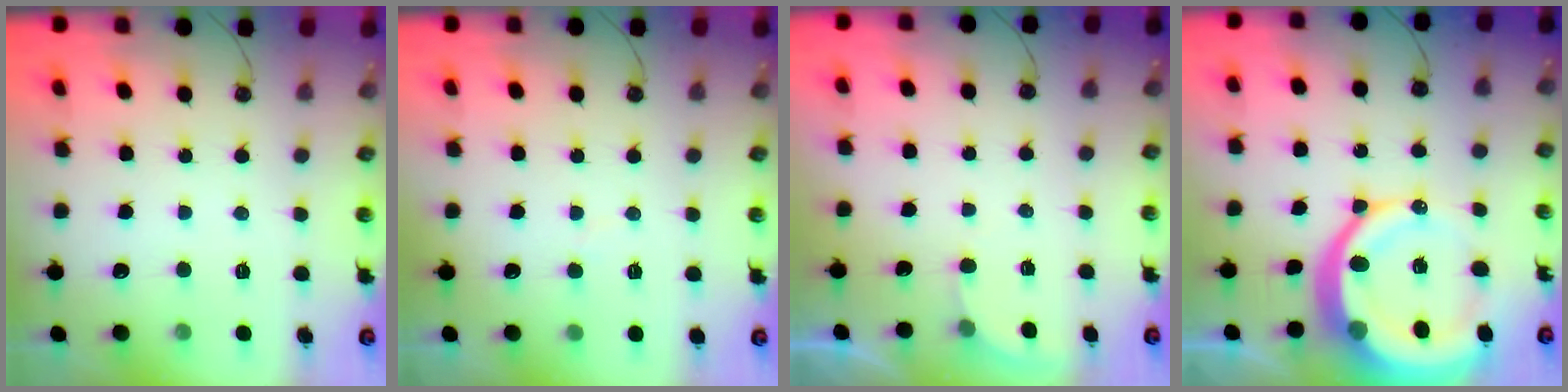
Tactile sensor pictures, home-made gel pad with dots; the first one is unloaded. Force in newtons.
{"total": 3.4, "press": 3.3, "slide": 0.4}
{"total": 1.4, "press": 1.4, "slide": 0.1}
{"total": 18.3, "press": 18.1, "slide": 2.3}